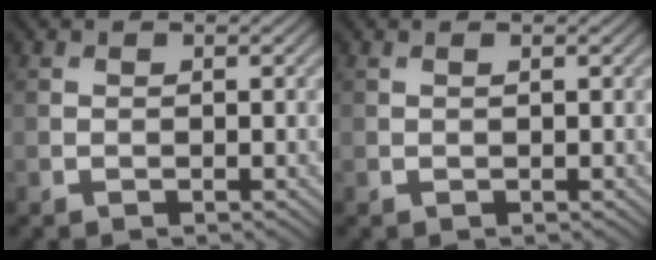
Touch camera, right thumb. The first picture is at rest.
{"total": 0.0}